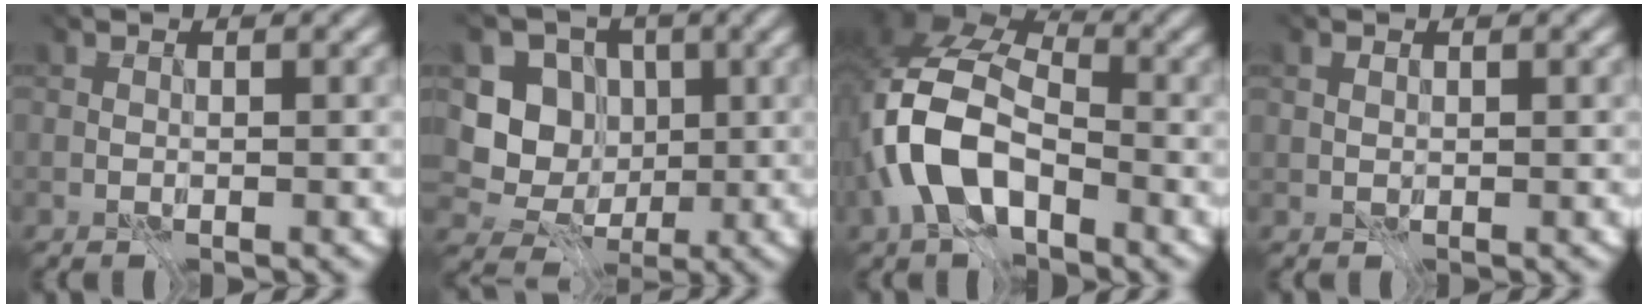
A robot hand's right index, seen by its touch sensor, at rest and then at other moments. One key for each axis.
{"total": 3.5, "fx": -1.0, "fy": 3.2, "fz": 1.0, "tx": -0.020, "ty": -0.022, "tz": -0.006}
{"total": 9.1, "fx": -4.9, "fy": 4.3, "fz": 6.3, "tx": -0.152, "ty": -0.010, "tz": -0.087}
{"total": 0.6, "fx": 0.1, "fy": 0.5, "fz": 0.4, "tx": -0.021, "ty": -0.004, "tz": 0.011}